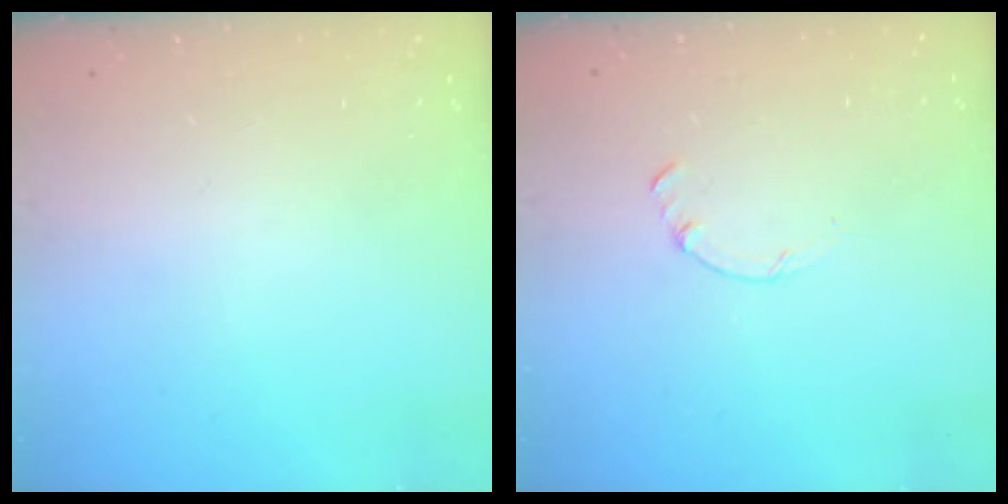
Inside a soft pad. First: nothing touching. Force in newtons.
{"total": 0.0}